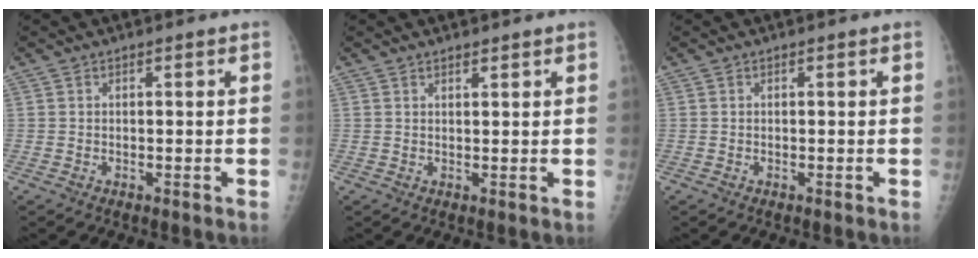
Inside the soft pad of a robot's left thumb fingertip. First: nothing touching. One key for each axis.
{"total": 1.7, "fx": 1.4, "fy": 0.5, "fz": 0.7, "tx": -0.004, "ty": -0.008, "tz": 0.021}
{"total": 0.0}